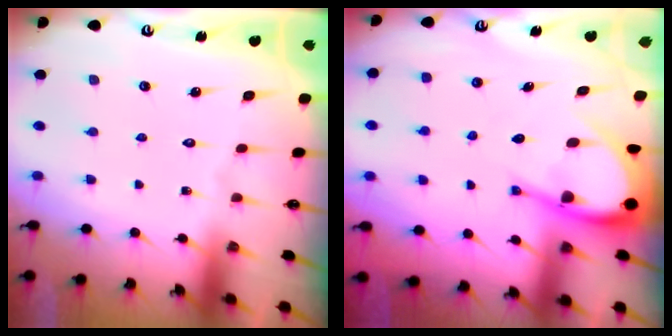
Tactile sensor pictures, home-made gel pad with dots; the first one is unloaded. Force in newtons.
{"total": 8.3, "press": 8.3, "slide": 1.0}